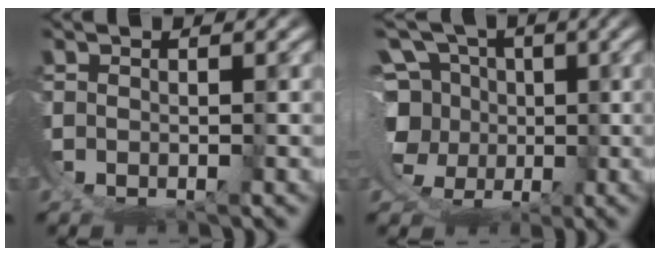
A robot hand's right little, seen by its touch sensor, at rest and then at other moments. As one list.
[{"total": 12.3, "force": [1.2, 10.0, 7.1], "torque": [-0.125, -0.032, 0.018]}]